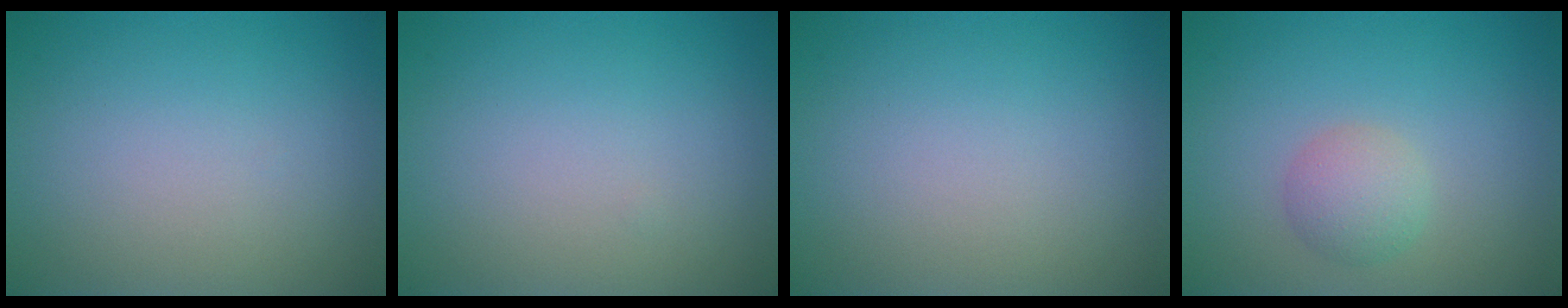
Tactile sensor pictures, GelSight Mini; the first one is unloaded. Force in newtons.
{"total": 0.0}
{"total": 0.0}
{"total": 2.3, "press": 2.3, "slide": 0.1}